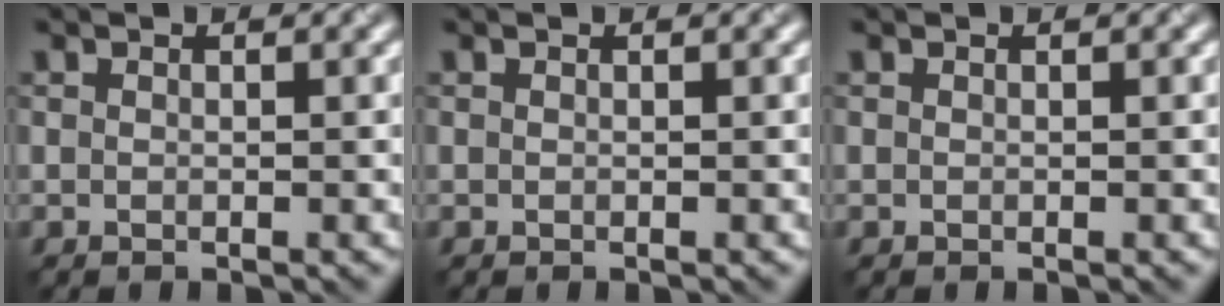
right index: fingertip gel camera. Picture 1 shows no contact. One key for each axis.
{"total": 0.0}
{"total": 0.0}